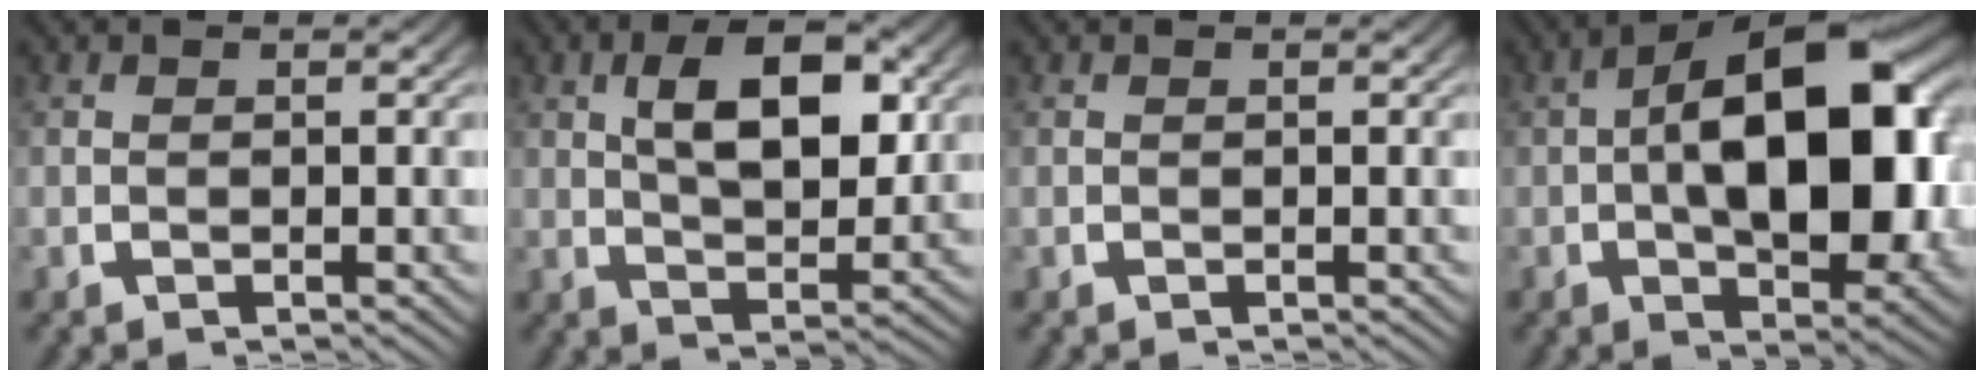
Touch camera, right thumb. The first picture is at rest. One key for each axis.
{"total": 7.6, "fx": 0.9, "fy": 3.8, "fz": 6.5, "tx": -0.112, "ty": -0.006, "tz": 0.019}
{"total": 0.0}
{"total": 18.0, "fx": -0.7, "fy": 9.9, "fz": 15.0, "tx": -0.230, "ty": -0.033, "tz": 0.000}